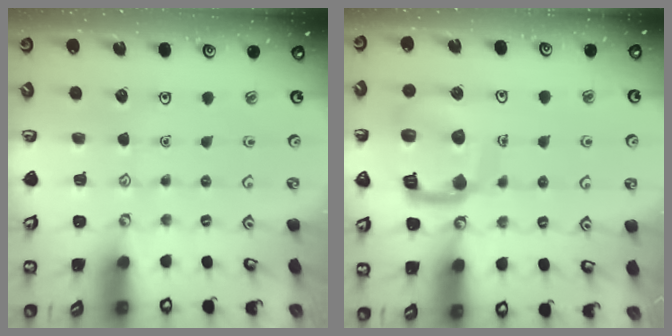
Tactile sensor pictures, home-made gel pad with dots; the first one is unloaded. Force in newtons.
{"total": 15.2, "press": 15.2, "slide": 1.5}